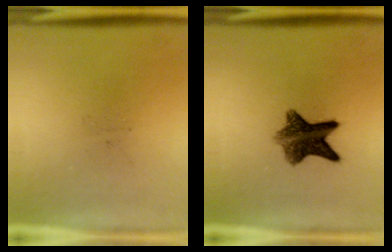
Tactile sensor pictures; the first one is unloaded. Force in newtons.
{"total": 8.4}